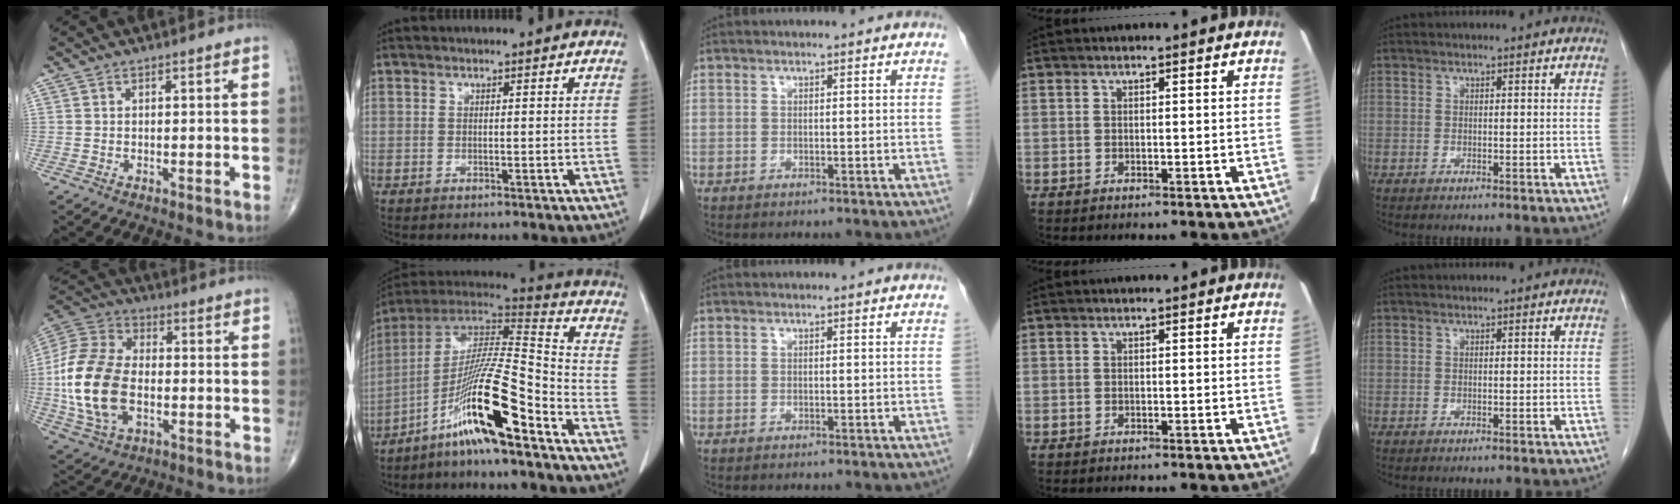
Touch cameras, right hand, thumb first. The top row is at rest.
{"thumb": {"total": 19.1, "force": [-2.4, 11.7, 14.9], "torque": [-0.311, 0.011, -0.043]}, "index": {"total": 16.2, "force": [-9.4, 0.4, 13.2], "torque": [-0.253, -0.002, -0.174]}}